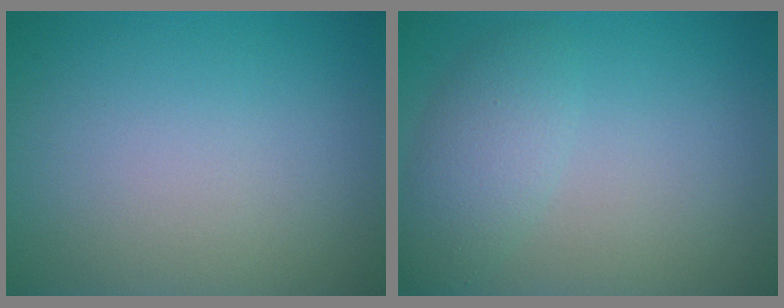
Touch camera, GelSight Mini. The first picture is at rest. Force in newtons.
{"total": 3.0, "press": 3.0, "slide": 0.1}